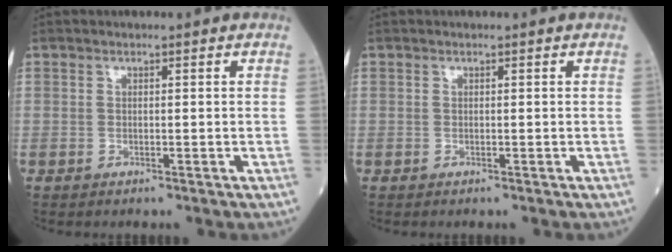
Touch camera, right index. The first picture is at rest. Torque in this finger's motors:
{"motor_torque": [0.00, 0.00, 0.00, -0.01]}